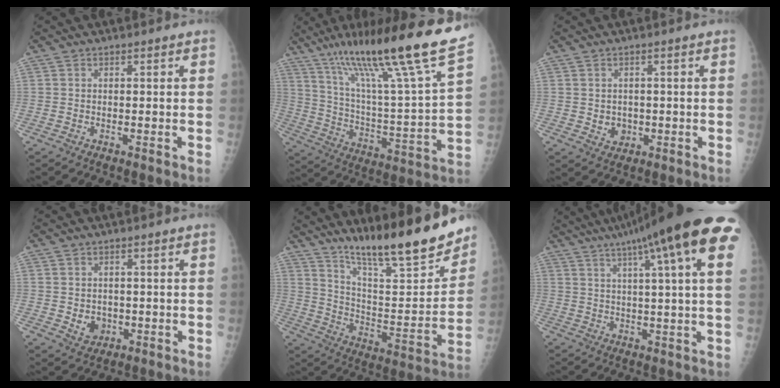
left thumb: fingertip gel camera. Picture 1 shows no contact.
{"total": 26.9, "force": [18.8, 1.3, 19.2], "torque": [-0.298, -0.069, 0.312]}
{"total": 2.9, "force": [-0.2, 2.6, 1.3], "torque": [-0.007, -0.001, 0.007]}
{"total": 3.6, "force": [-0.3, 3.1, 1.8], "torque": [-0.013, -0.002, 0.007]}
{"total": 23.1, "force": [17.7, 4.1, 14.2], "torque": [-0.192, -0.099, 0.286]}
{"total": 23.0, "force": [11.5, 3.2, 19.7], "torque": [-0.282, 0.015, 0.144]}